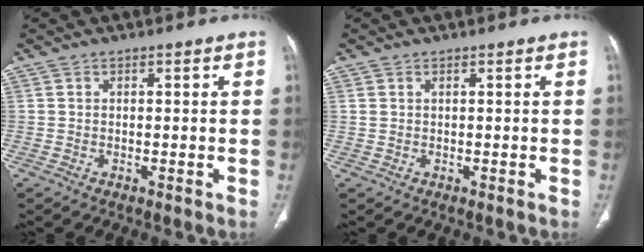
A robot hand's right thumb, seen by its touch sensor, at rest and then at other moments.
{"total": 0.6, "force": [0.3, 0.3, 0.4], "torque": [-0.012, 0.010, 0.010]}